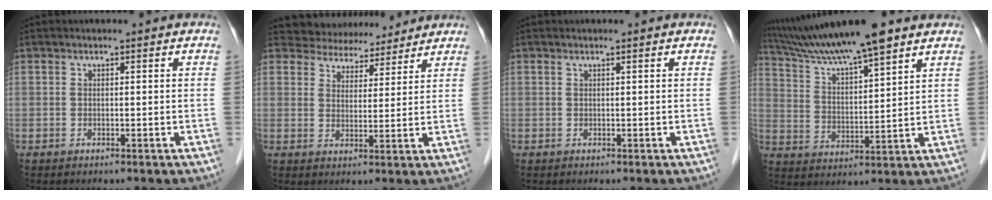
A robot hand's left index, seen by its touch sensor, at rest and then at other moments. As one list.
[{"total": 7.8, "force": [7.3, 2.8, 0.1], "torque": [0.004, 0.014, 0.098]}, {"total": 0.0}, {"total": 14.0, "force": [11.6, 0.5, 7.8], "torque": [-0.139, 0.017, 0.206]}]